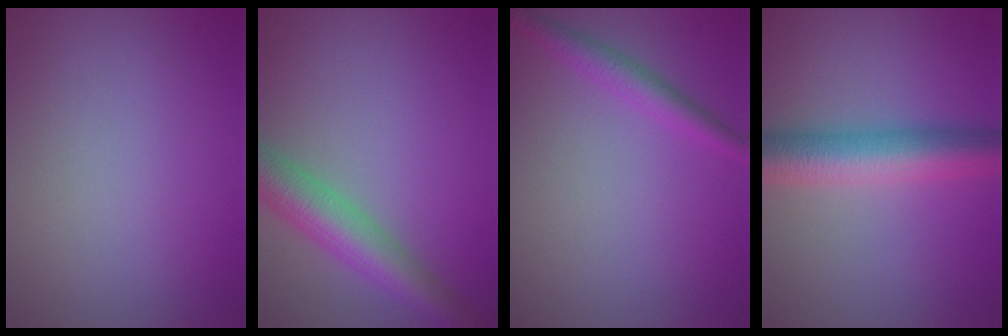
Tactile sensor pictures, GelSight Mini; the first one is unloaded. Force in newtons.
{"total": 6.2, "press": 6.2, "slide": 0.2}
{"total": 2.3, "press": 2.3, "slide": 0.1}
{"total": 7.1, "press": 7.1, "slide": 0.3}